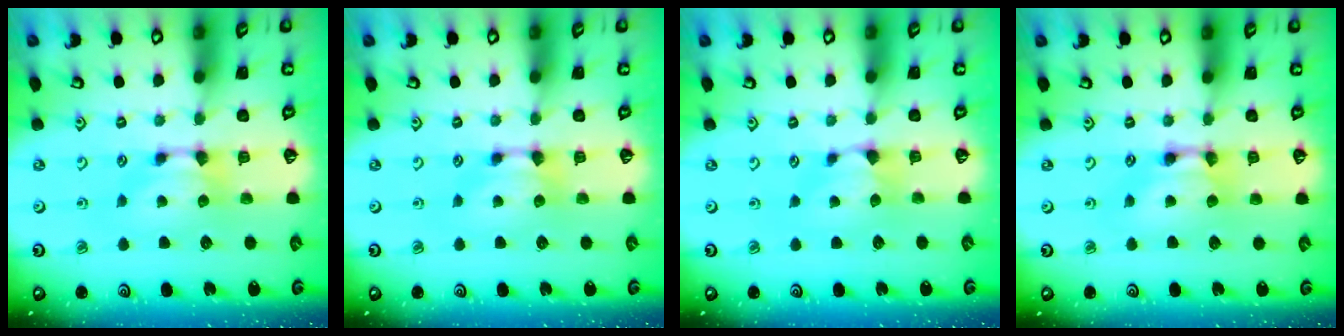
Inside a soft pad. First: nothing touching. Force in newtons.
{"total": 0.0}
{"total": 0.6, "press": 0.3, "slide": 0.6}
{"total": 2.3, "press": 2.3, "slide": 0.0}